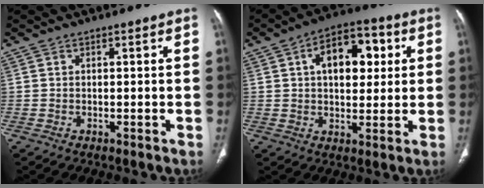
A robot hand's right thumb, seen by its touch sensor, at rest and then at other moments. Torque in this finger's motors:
{"motor_torque": [0.33, 3.71, 0.47, -0.37, 0.07]}